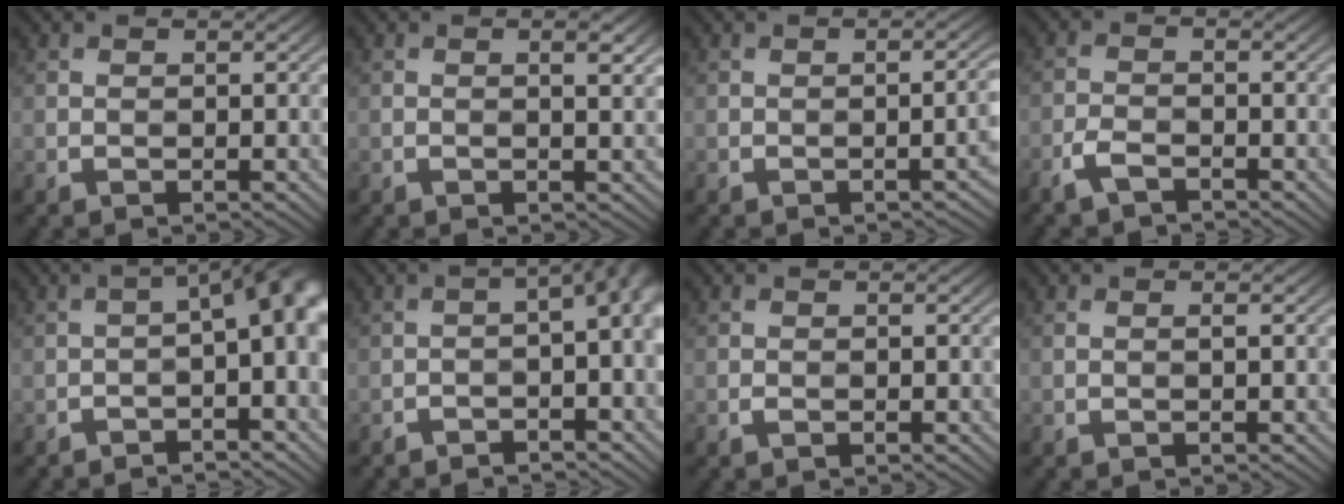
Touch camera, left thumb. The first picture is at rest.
{"total": 2.1, "force": [1.4, 0.2, 1.6], "torque": [-0.007, 0.007, 0.013]}
{"total": 3.7, "force": [-1.6, 1.0, 3.1], "torque": [-0.024, 0.007, -0.018]}
{"total": 3.0, "force": [-1.9, 1.2, 2.0], "torque": [-0.042, -0.005, -0.041]}
{"total": 10.6, "force": [-2.4, 3.6, 9.7], "torque": [-0.102, 0.005, -0.025]}
{"total": 8.8, "force": [-3.1, 2.9, 7.8], "torque": [-0.091, 0.001, -0.030]}
{"total": 0.8, "force": [0.8, 0.1, 0.1], "torque": [0.007, 0.002, 0.011]}
{"total": 0.9, "force": [0.6, 0.0, 0.7], "torque": [0.003, 0.003, 0.005]}